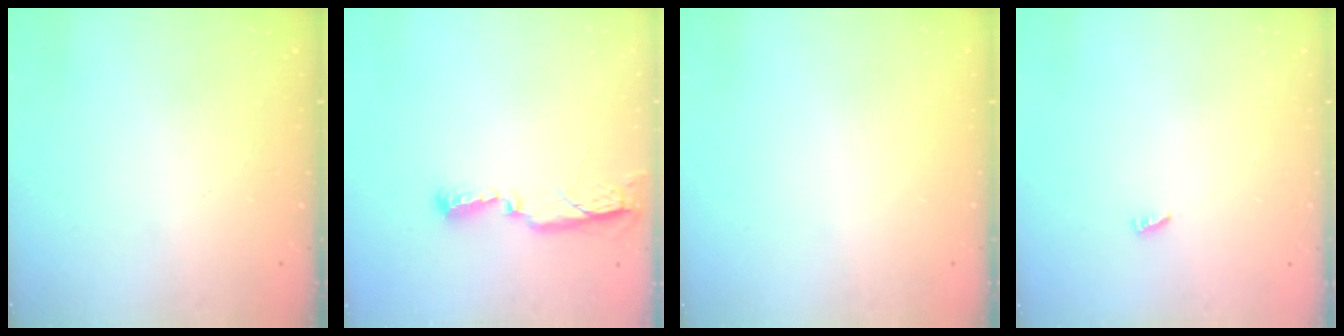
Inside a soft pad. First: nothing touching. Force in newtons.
{"total": 6.6, "press": 6.5, "slide": 1.1}
{"total": 0.0}
{"total": 1.9, "press": 1.9, "slide": 0.3}